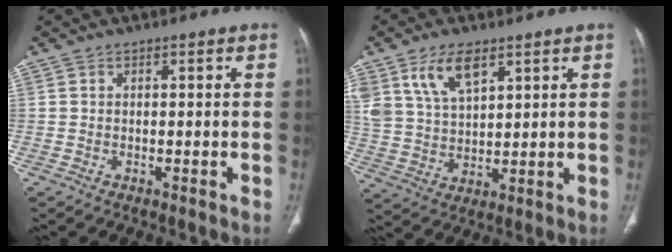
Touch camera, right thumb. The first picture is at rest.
{"total": 10.0, "force": [5.8, 5.0, 6.5], "torque": [-0.116, -0.021, 0.122]}